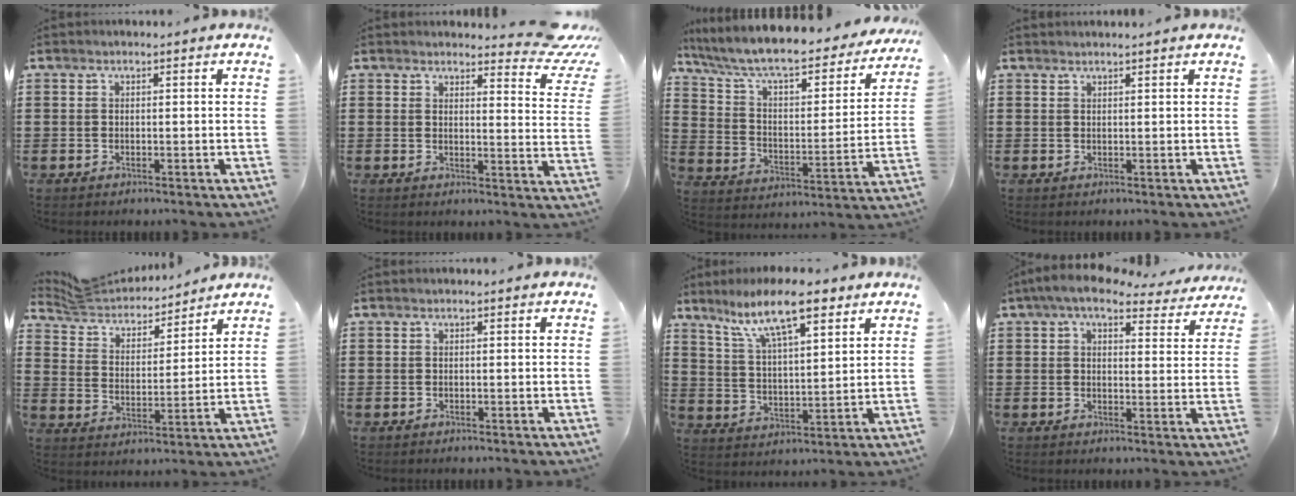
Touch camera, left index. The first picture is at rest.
{"total": 5.2, "force": [4.5, 0.9, 2.4], "torque": [-0.033, -0.026, 0.075]}
{"total": 7.9, "force": [6.9, 1.3, 3.6], "torque": [-0.101, -0.055, 0.113]}
{"total": 0.9, "force": [0.8, -0.1, 0.2], "torque": [-0.005, -0.003, 0.017]}
{"total": 5.6, "force": [5.4, 1.4, 0.6], "torque": [-0.045, -0.032, 0.092]}
{"total": 0.0}
{"total": 11.7, "force": [7.9, 3.1, 7.9], "torque": [-0.154, -0.017, 0.138]}
{"total": 6.4, "force": [5.3, 1.5, 3.3], "torque": [-0.073, -0.015, 0.093]}